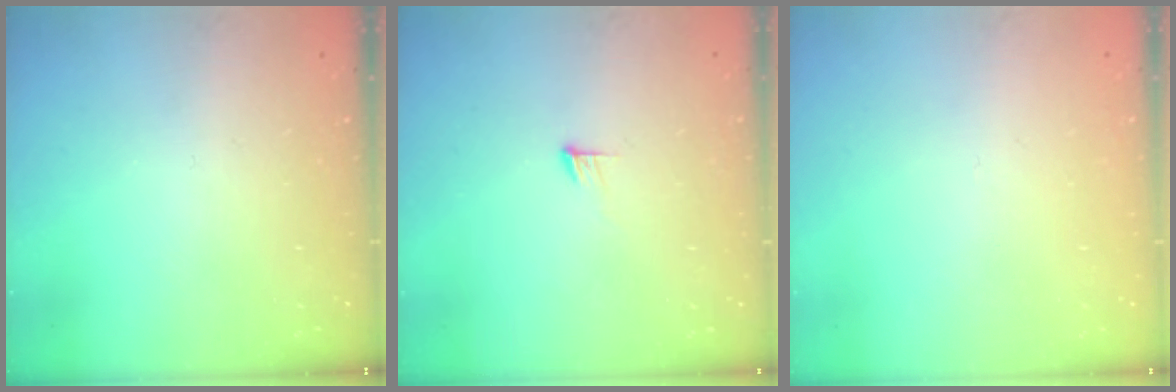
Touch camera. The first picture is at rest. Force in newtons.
{"total": 4.0, "press": 4.0, "slide": 0.3}
{"total": 2.6, "press": 2.6, "slide": 0.2}